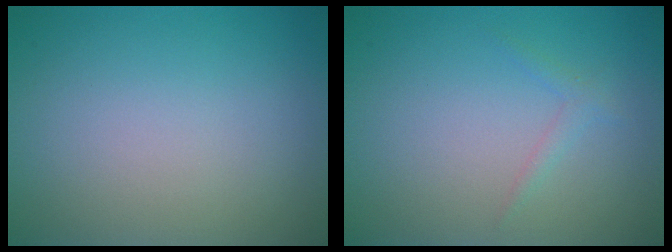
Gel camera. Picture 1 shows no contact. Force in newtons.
{"total": 0.9, "press": 0.9, "slide": 0.0}